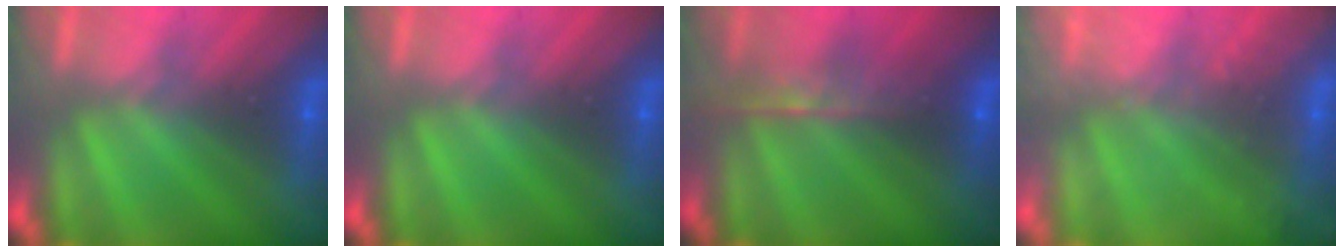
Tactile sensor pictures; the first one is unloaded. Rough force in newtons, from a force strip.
{"total": 0.0}
{"total": 6.5}
{"total": 2.4}